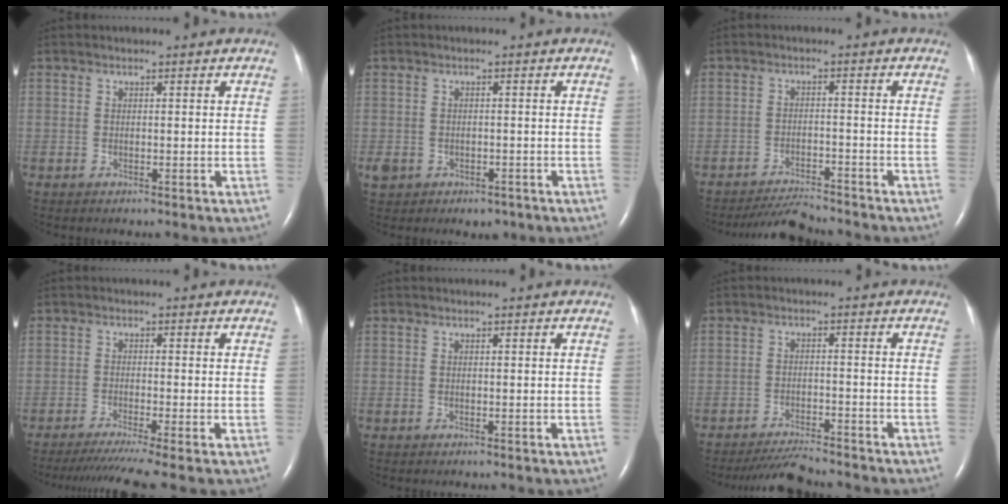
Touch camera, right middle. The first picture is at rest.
{"total": 4.7, "force": [-2.7, 3.4, 1.8], "torque": [-0.029, 0.010, -0.029]}
{"total": 5.4, "force": [-5.3, 0.1, 0.8], "torque": [-0.018, -0.015, -0.092]}
{"total": 7.6, "force": [-6.0, -1.2, 4.6], "torque": [-0.069, -0.023, -0.095]}
{"total": 0.0}
{"total": 5.5, "force": [-5.3, 0.0, 1.4], "torque": [-0.027, -0.018, -0.091]}